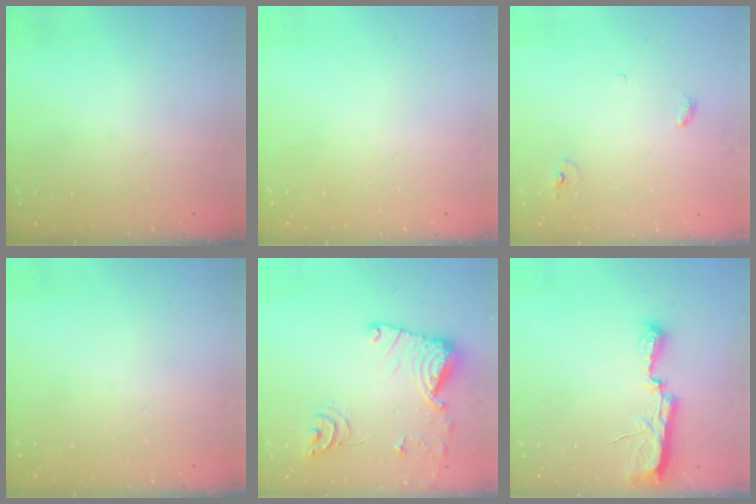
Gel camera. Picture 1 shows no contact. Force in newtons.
{"total": 0.0}
{"total": 3.4, "press": 3.4, "slide": 0.2}
{"total": 0.0}
{"total": 14.7, "press": 14.7, "slide": 0.7}
{"total": 10.5, "press": 9.1, "slide": 5.2}